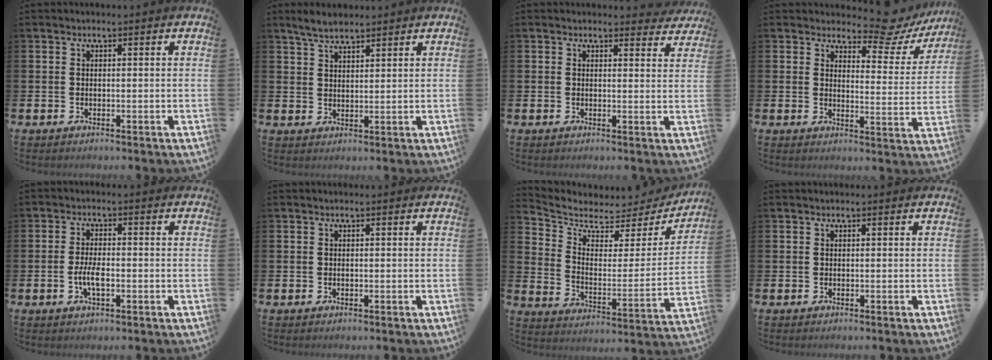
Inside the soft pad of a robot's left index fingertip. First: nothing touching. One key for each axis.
{"total": 4.2, "fx": 3.8, "fy": 0.9, "fz": 1.5, "tx": -0.034, "ty": -0.006, "tz": 0.069}
{"total": 2.1, "fx": 2.0, "fy": 0.6, "fz": 0.0, "tx": 0.004, "ty": -0.010, "tz": 0.034}
{"total": 6.6, "fx": 5.9, "fy": 2.1, "fz": 2.2, "tx": -0.035, "ty": -0.043, "tz": 0.095}
{"total": 3.5, "fx": -0.8, "fy": 1.3, "fz": 3.2, "tx": -0.059, "ty": -0.001, "tz": -0.018}
{"total": 0.0}
{"total": 5.1, "fx": 4.4, "fy": 2.3, "fz": 0.9, "tx": -0.054, "ty": -0.045, "tz": 0.068}
{"total": 0.0}